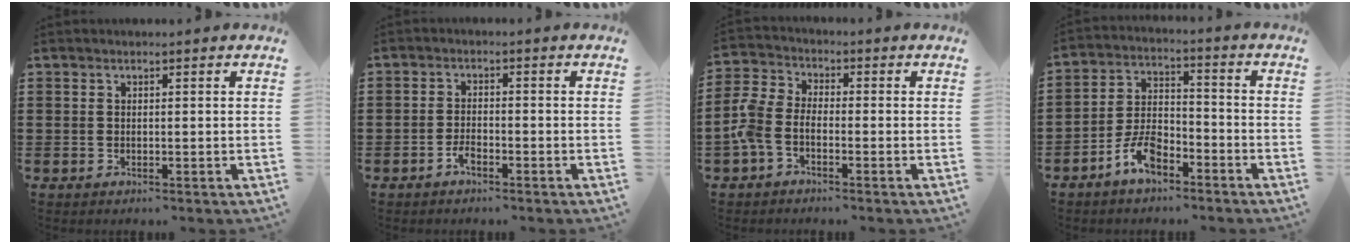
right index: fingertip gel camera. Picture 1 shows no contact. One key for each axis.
{"total": 2.3, "fx": -1.6, "fy": 1.0, "fz": 1.4, "tx": -0.034, "ty": 0.000, "tz": -0.032}
{"total": 4.7, "fx": -2.8, "fy": 2.4, "fz": 2.9, "tx": -0.094, "ty": -0.004, "tz": -0.067}
{"total": 6.5, "fx": -4.3, "fy": 3.1, "fz": 3.9, "tx": -0.089, "ty": 0.012, "tz": -0.085}